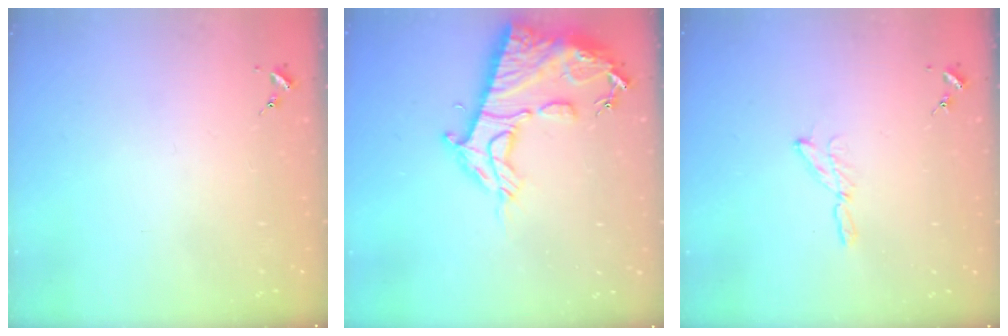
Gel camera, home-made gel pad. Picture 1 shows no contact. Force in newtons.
{"total": 18.2, "press": 18.1, "slide": 1.7}
{"total": 3.9, "press": 3.9, "slide": 0.4}